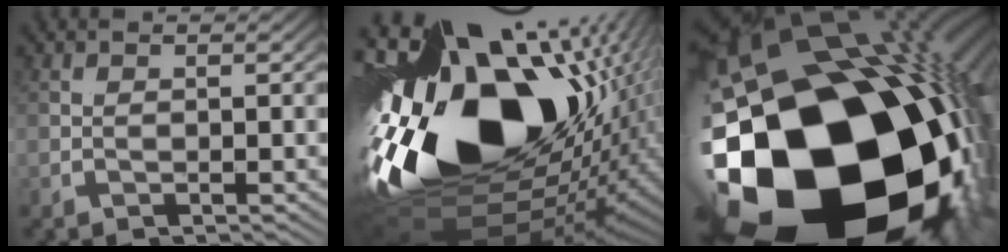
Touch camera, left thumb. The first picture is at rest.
{"total": 27.7, "force": [-4.5, 15.0, 22.9], "torque": [-0.434, -0.043, -0.056]}
{"total": 43.0, "force": [-6.3, 24.6, 34.8], "torque": [-0.554, -0.094, -0.058]}